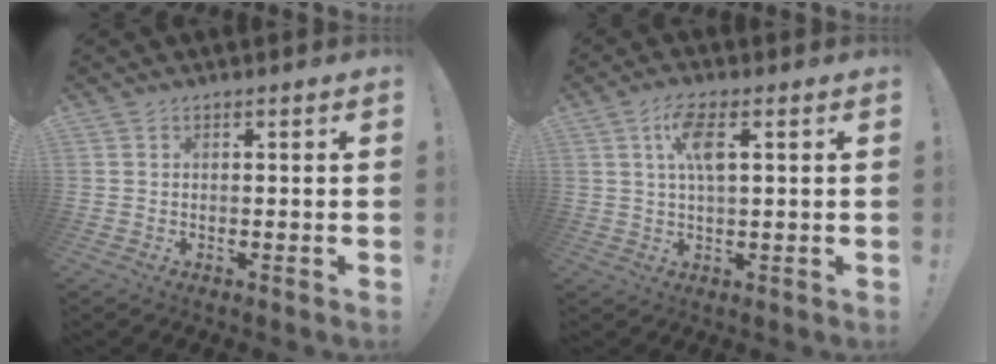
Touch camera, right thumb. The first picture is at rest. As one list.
[{"total": 7.8, "force": [2.3, 2.7, 6.9], "torque": [-0.123, 0.004, 0.038]}]